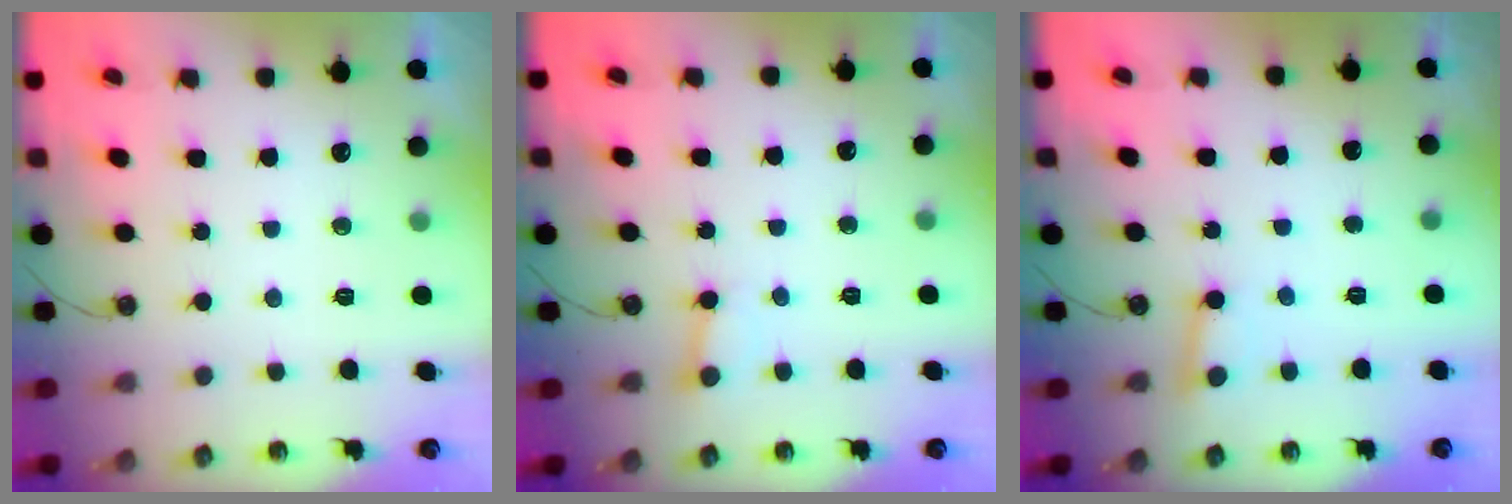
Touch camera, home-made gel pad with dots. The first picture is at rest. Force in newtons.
{"total": 2.7, "press": 2.7, "slide": 0.3}
{"total": 2.8, "press": 2.7, "slide": 0.6}